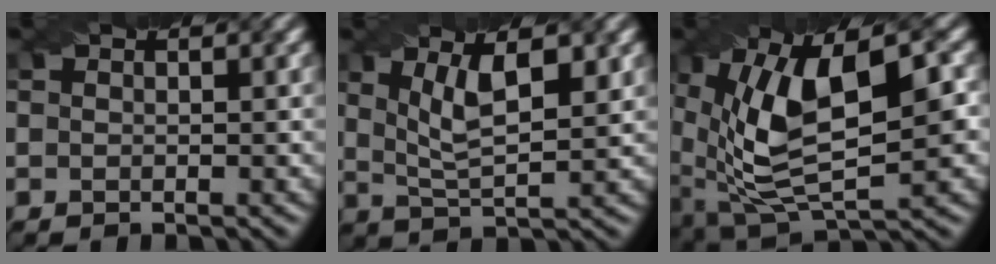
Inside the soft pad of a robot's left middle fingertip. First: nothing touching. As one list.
[{"total": 5.7, "force": [1.9, 1.9, 5.0], "torque": [-0.098, -0.002, 0.040]}, {"total": 12.4, "force": [1.7, 5.6, 11.0], "torque": [-0.205, -0.003, 0.032]}]